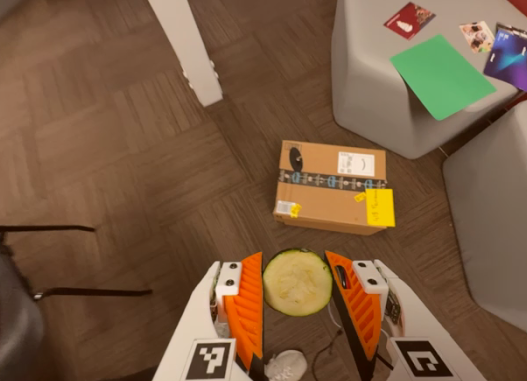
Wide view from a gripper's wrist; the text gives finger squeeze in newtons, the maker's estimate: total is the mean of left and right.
{"total": 7.4, "left": 7.7, "right": 7.0}